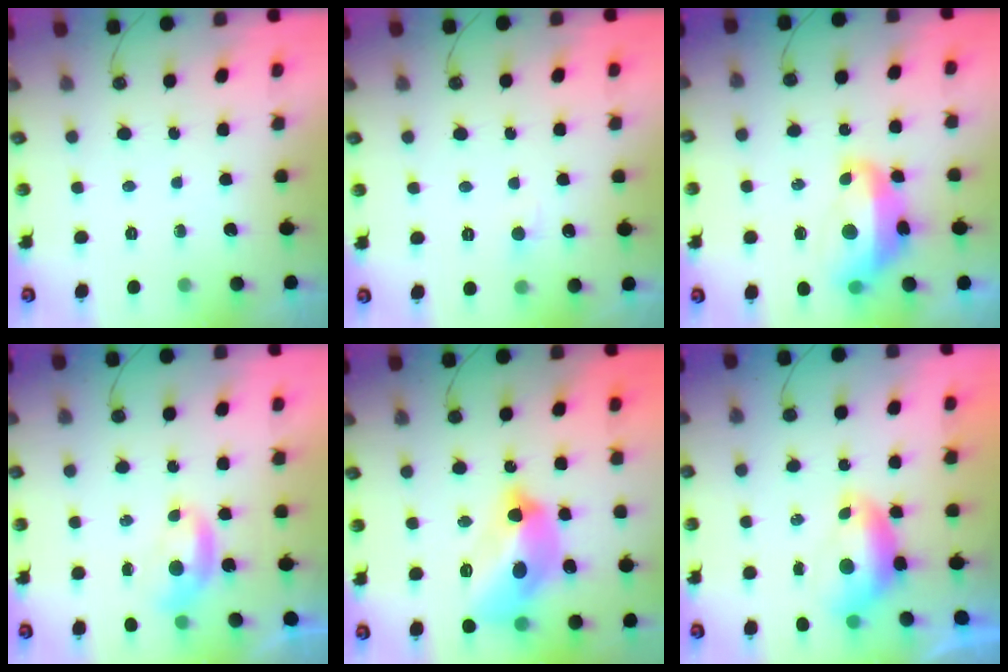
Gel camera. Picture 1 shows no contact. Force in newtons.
{"total": 0.8, "press": 0.4, "slide": 0.7}
{"total": 7.4, "press": 7.3, "slide": 1.1}
{"total": 0.0}
{"total": 13.4, "press": 13.3, "slide": 1.6}
{"total": 0.0}